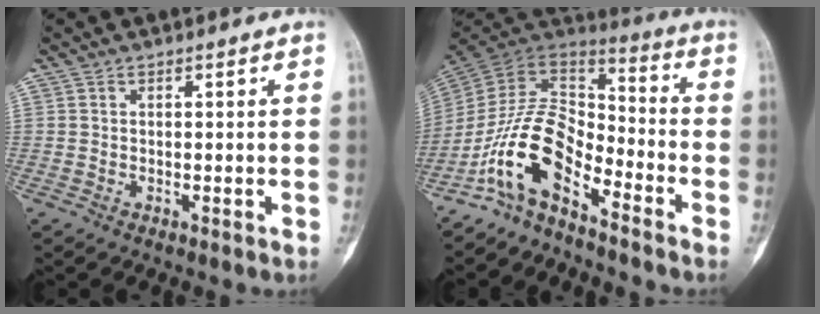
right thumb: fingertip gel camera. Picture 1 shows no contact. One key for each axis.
{"total": 13.9, "fx": -8.4, "fy": 6.5, "fz": 9.0, "tx": -0.154, "ty": 0.090, "tz": -0.170}